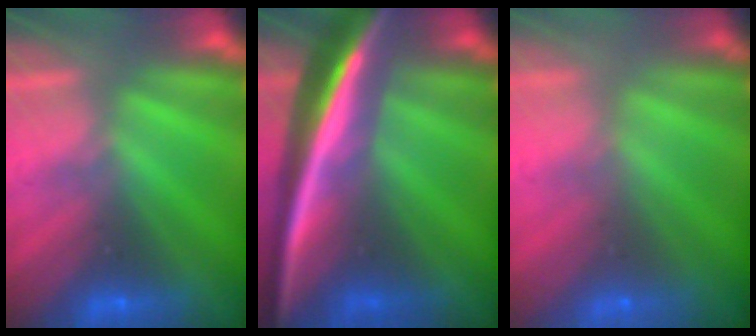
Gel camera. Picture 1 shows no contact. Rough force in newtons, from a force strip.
{"total": 6.7}
{"total": 8.5}